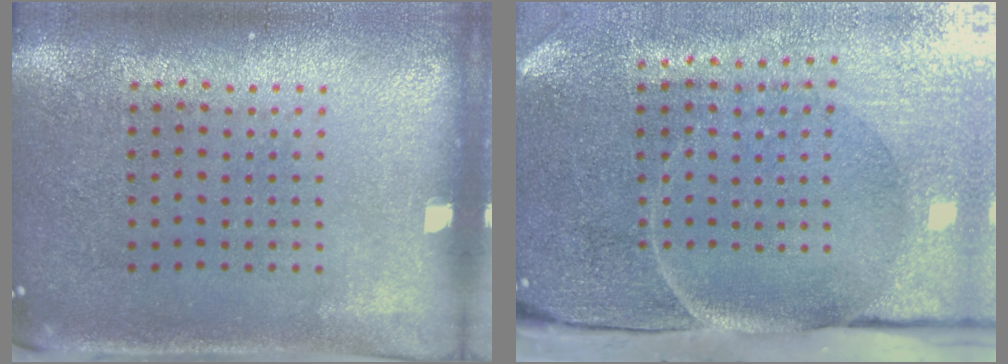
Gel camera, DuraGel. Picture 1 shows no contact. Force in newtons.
{"total": 5.1, "press": 4.0, "slide": 3.1}